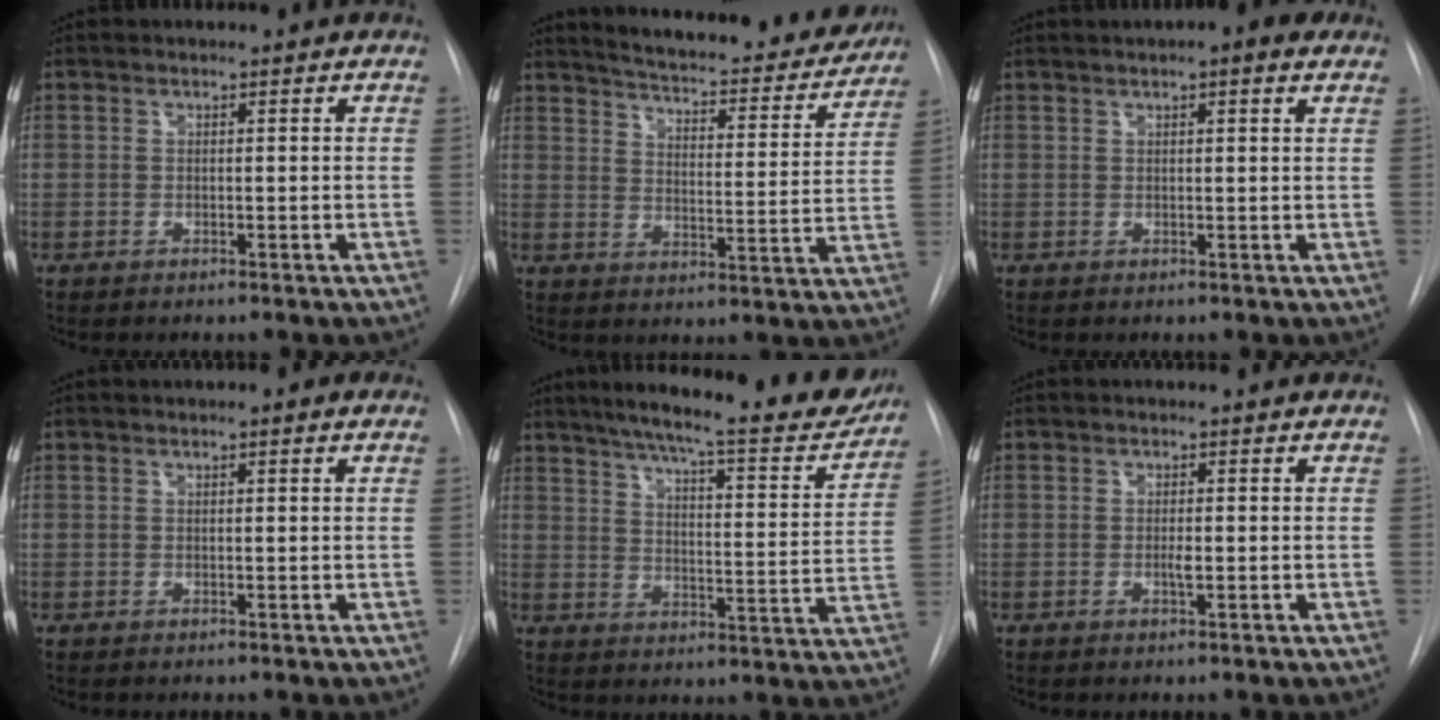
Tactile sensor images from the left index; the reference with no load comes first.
{"total": 22.8, "force": [20.9, 4.2, 8.1], "torque": [-0.121, -0.048, 0.261]}
{"total": 4.3, "force": [2.8, 0.8, 3.2], "torque": [-0.045, 0.017, 0.033]}
{"total": 1.0, "force": [0.5, 0.1, 0.9], "torque": [-0.015, 0.003, 0.004]}
{"total": 23.6, "force": [20.4, 3.1, 11.5], "torque": [-0.172, -0.043, 0.258]}
{"total": 1.0, "force": [-0.3, 0.1, 1.0], "torque": [-0.019, -0.004, -0.005]}